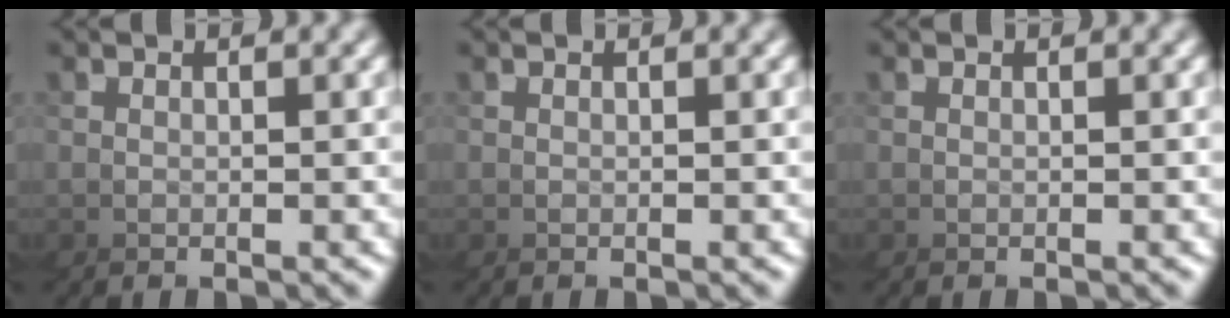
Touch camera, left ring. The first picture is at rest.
{"total": 0.0}
{"total": 0.0}